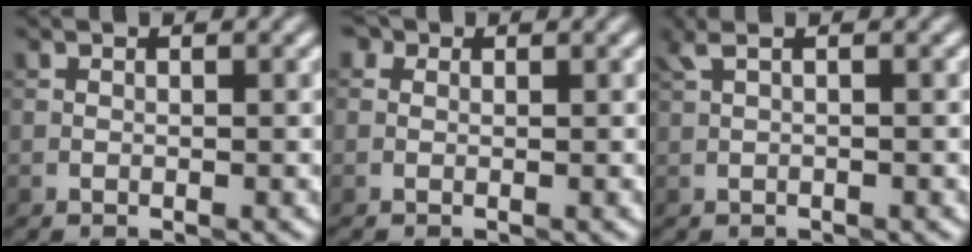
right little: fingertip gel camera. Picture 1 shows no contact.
{"total": 1.8, "force": [0.3, 1.6, 0.8], "torque": [-0.004, 0.009, -0.016]}
{"total": 0.7, "force": [0.3, 0.1, 0.6], "torque": [-0.014, 0.005, 0.008]}